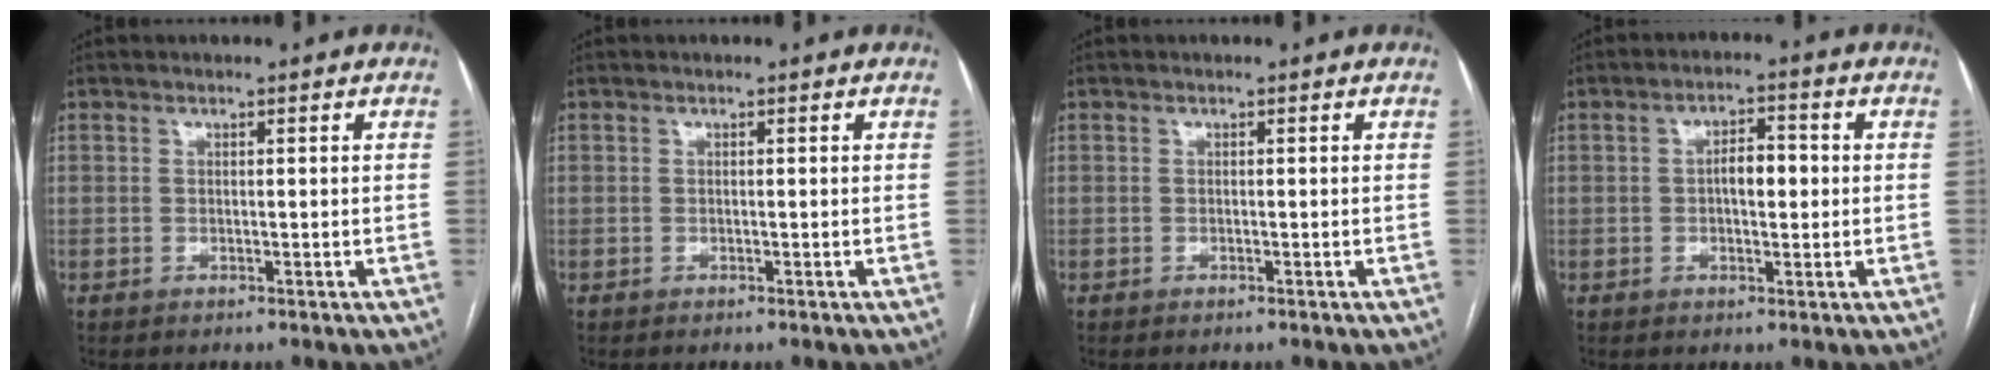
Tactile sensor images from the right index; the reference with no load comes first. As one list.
[{"total": 0.0}, {"total": 0.0}, {"total": 4.5, "force": [0.1, 1.9, 4.1], "torque": [-0.068, 0.010, 0.002]}]